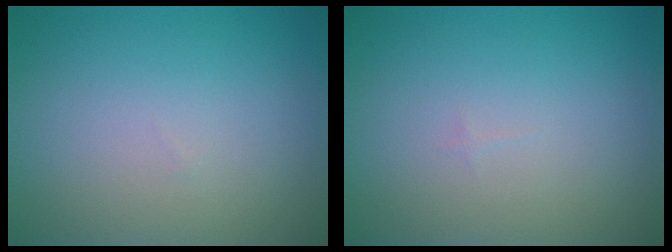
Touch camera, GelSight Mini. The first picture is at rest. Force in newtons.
{"total": 0.0}